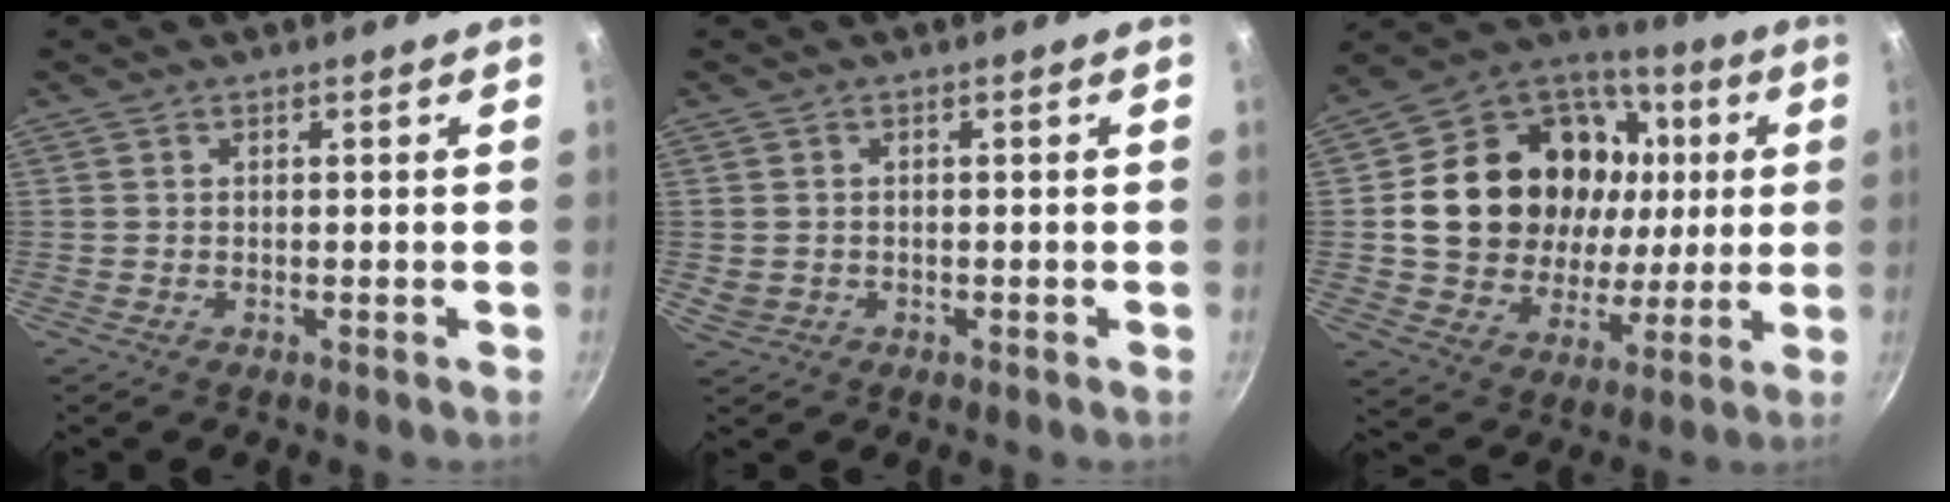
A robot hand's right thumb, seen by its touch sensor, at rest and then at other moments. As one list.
[{"total": 2.3, "force": [-0.3, 2.0, 1.0], "torque": [-0.018, 0.002, 0.003]}, {"total": 27.2, "force": [4.5, 21.1, 16.6], "torque": [-0.260, 0.020, 0.085]}]